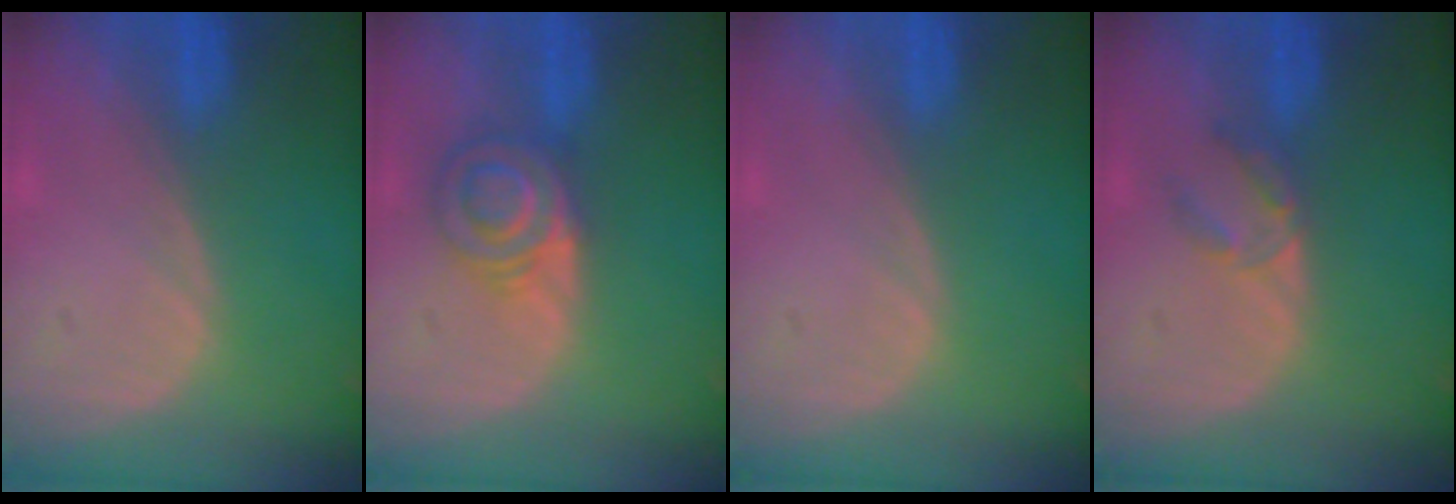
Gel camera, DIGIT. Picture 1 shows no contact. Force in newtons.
{"total": 5.7, "press": 5.6, "slide": 1.0}
{"total": 0.0}
{"total": 2.9, "press": 2.7, "slide": 1.0}